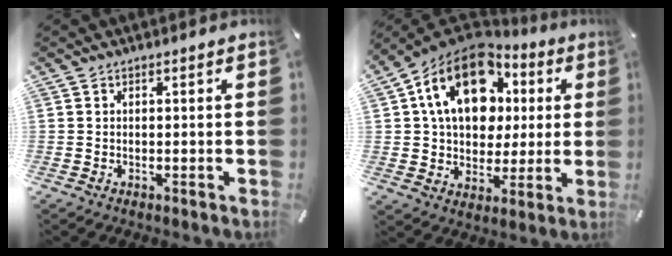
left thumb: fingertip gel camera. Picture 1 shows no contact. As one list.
[{"total": 19.4, "force": [5.9, 14.3, 11.7], "torque": [-0.218, -0.013, 0.104]}]